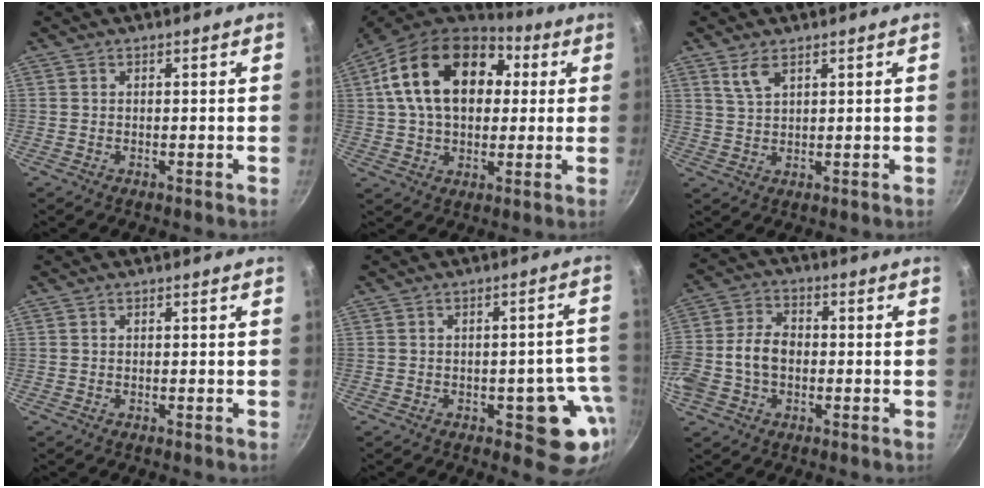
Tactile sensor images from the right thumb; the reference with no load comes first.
{"total": 21.3, "force": [5.1, 14.3, 14.9], "torque": [-0.234, 0.019, 0.074]}
{"total": 3.7, "force": [2.3, 1.5, 2.5], "torque": [-0.047, -0.009, 0.051]}
{"total": 0.0}
{"total": 10.2, "force": [-3.3, 5.4, 8.1], "torque": [-0.027, 0.024, -0.037]}
{"total": 10.3, "force": [-1.6, 7.4, 7.0], "torque": [-0.127, 0.030, -0.040]}